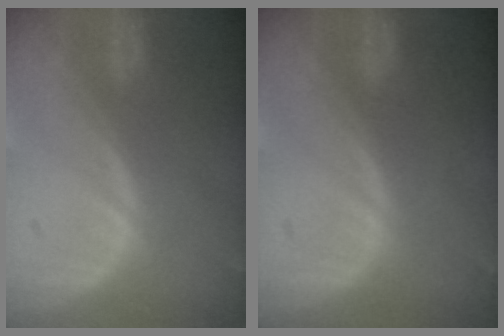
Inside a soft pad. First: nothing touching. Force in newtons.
{"total": 0.0}